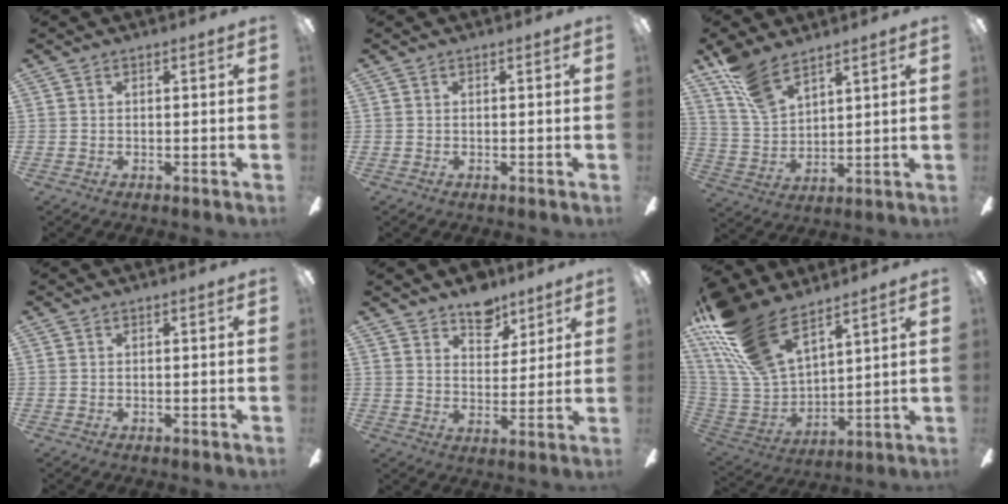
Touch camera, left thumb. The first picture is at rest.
{"total": 0.0}
{"total": 10.4, "force": [8.3, 3.8, 4.8], "torque": [-0.111, -0.040, 0.162]}
{"total": 0.0}
{"total": 8.8, "force": [6.9, 5.0, 2.4], "torque": [-0.017, -0.047, 0.123]}
{"total": 21.1, "force": [14.5, 9.4, 12.1], "torque": [-0.278, -0.083, 0.267]}